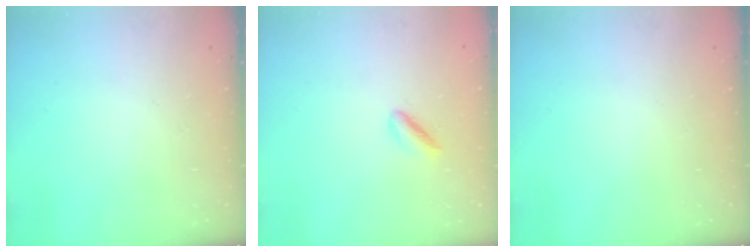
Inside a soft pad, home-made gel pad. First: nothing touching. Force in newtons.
{"total": 2.3, "press": 2.1, "slide": 1.0}
{"total": 0.0}